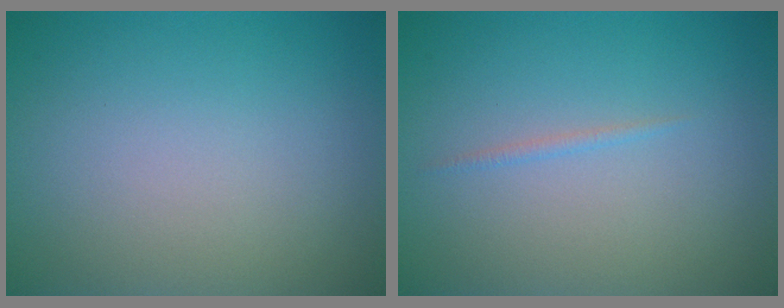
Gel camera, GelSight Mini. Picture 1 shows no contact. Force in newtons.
{"total": 0.5, "press": 0.5, "slide": 0.1}